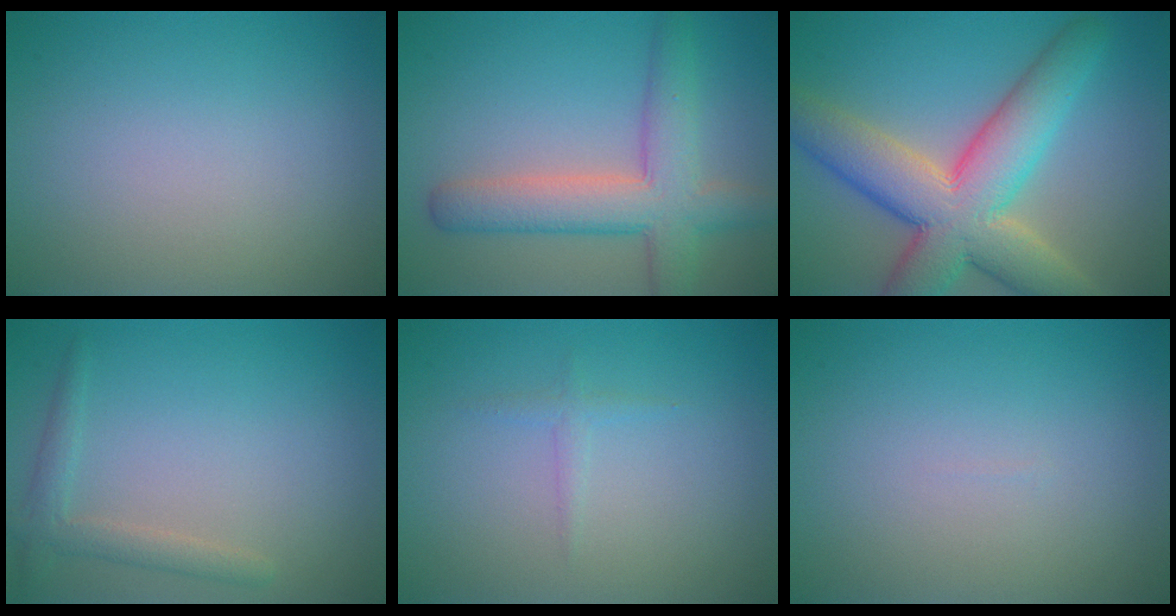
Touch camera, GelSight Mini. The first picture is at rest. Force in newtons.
{"total": 6.2, "press": 6.2, "slide": 0.2}
{"total": 10.5, "press": 10.4, "slide": 0.8}
{"total": 2.0, "press": 2.0, "slide": 0.3}
{"total": 0.9, "press": 0.9, "slide": 0.0}
{"total": 0.0}